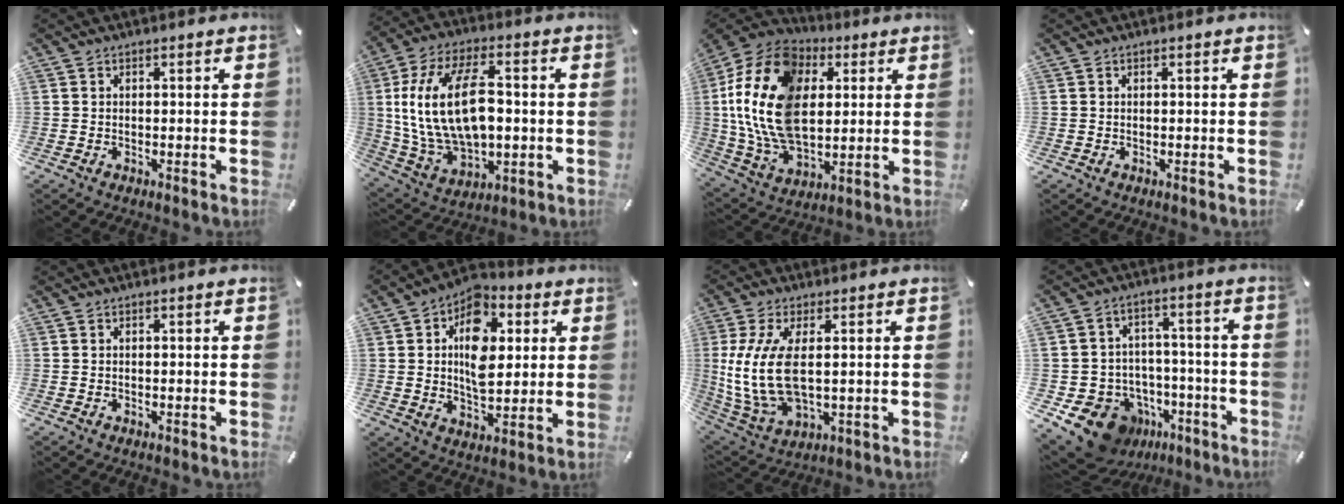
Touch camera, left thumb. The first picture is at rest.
{"total": 20.6, "force": [1.4, 12.7, 16.1], "torque": [-0.342, 0.007, 0.022]}
{"total": 21.1, "force": [3.1, 14.7, 14.8], "torque": [-0.342, -0.003, 0.051]}
{"total": 0.0}
{"total": 0.0}
{"total": 13.2, "force": [3.0, 9.3, 8.9], "torque": [-0.130, -0.006, 0.049]}
{"total": 13.0, "force": [1.5, 6.6, 11.2], "torque": [-0.268, -0.018, 0.026]}
{"total": 13.9, "force": [-8.2, 10.0, 5.2], "torque": [-0.082, 0.052, -0.130]}